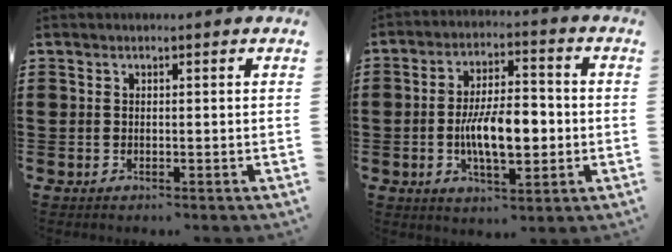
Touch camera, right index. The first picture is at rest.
{"total": 9.4, "force": [-1.5, 4.2, 8.3], "torque": [-0.150, 0.000, -0.032]}